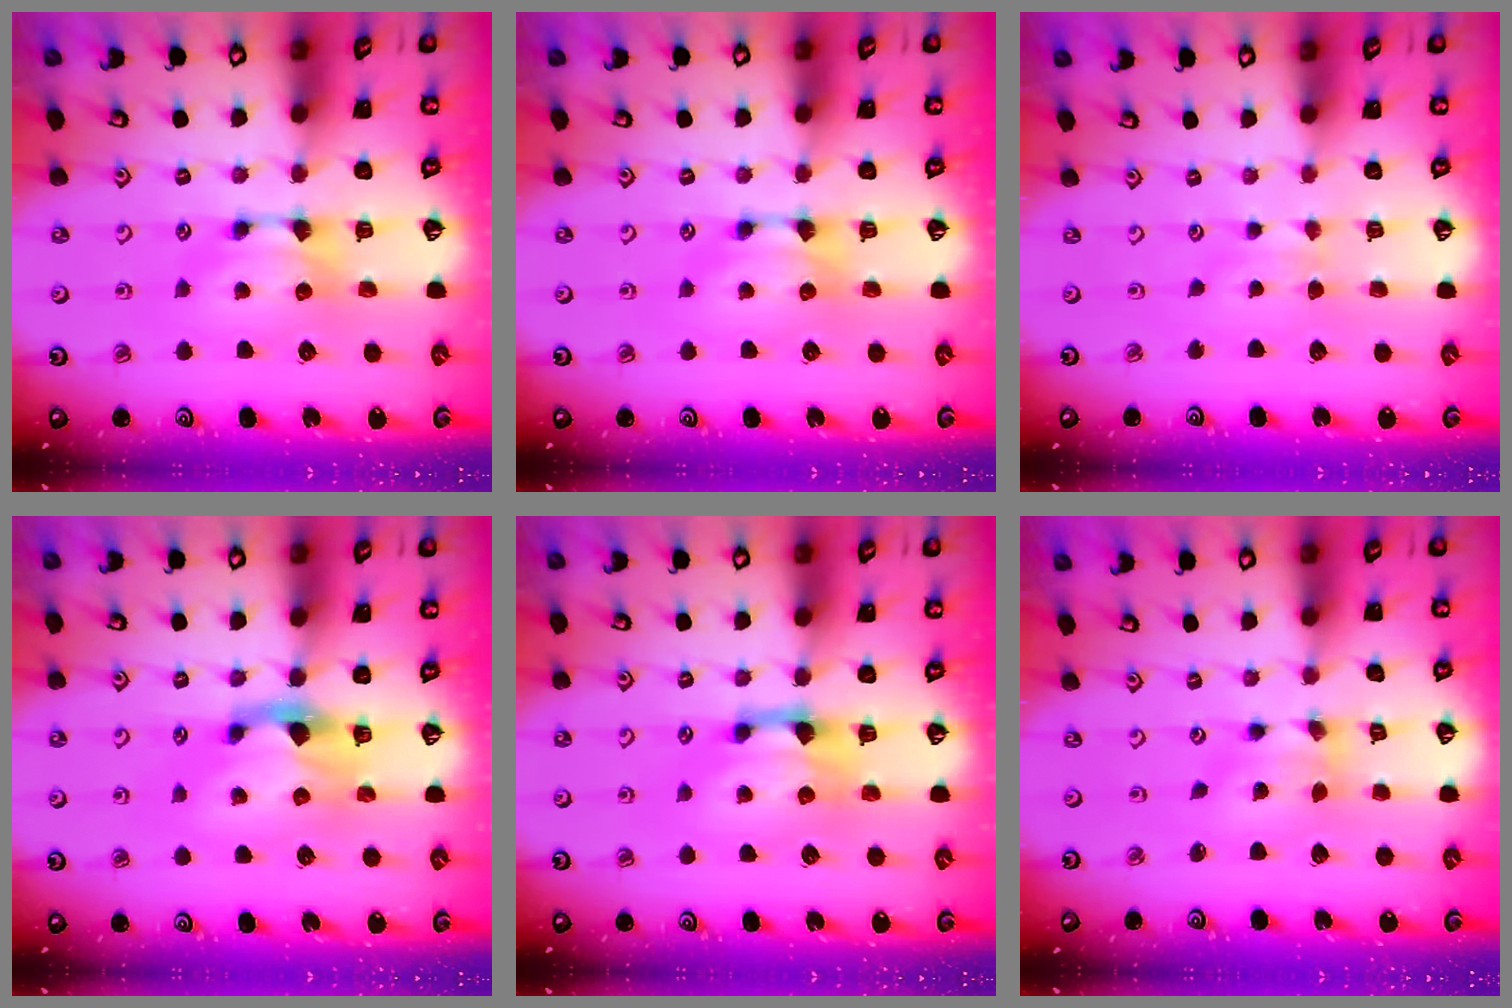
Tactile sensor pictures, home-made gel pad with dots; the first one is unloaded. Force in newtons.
{"total": 0.0}
{"total": 2.4, "press": 2.3, "slide": 0.5}
{"total": 2.2, "press": 1.9, "slide": 1.2}
{"total": 1.5, "press": 0.5, "slide": 1.4}
{"total": 2.9, "press": 2.4, "slide": 1.6}